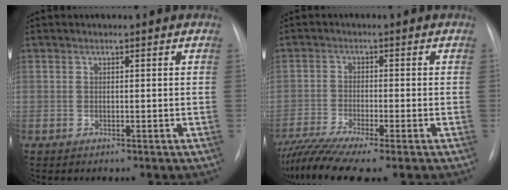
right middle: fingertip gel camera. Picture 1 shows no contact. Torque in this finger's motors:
{"motor_torque": [1.15, -0.99, 0.50, 0.11]}